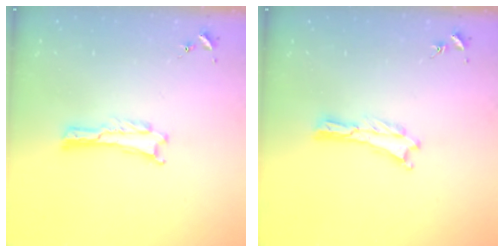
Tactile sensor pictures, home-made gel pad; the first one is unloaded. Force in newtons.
{"total": 0.0}